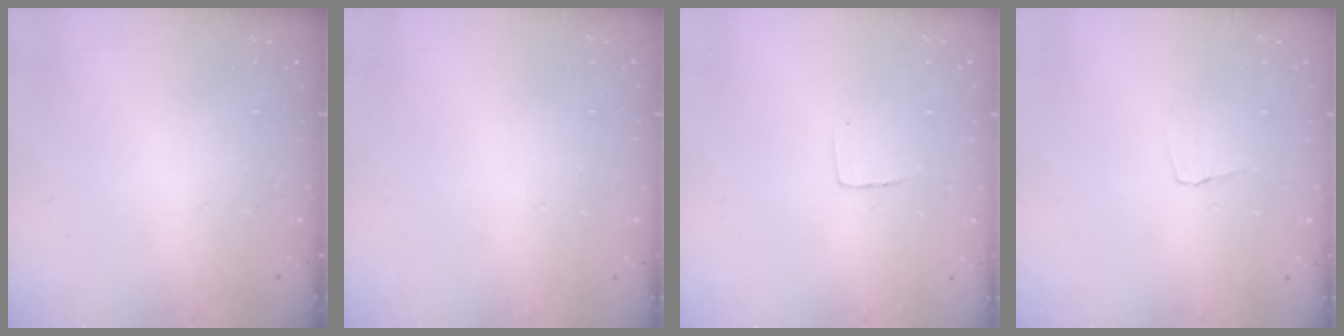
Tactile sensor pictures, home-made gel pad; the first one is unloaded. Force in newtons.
{"total": 0.0}
{"total": 4.3, "press": 4.3, "slide": 0.3}
{"total": 2.9, "press": 2.8, "slide": 0.3}